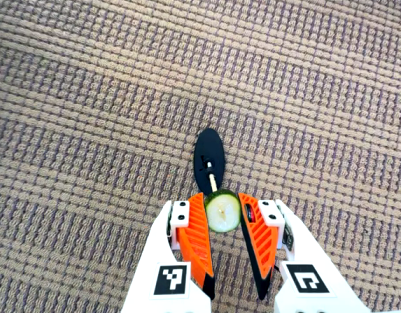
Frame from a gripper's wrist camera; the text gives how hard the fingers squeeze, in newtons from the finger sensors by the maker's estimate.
{"total": 9.2, "left": 9.2, "right": 9.3}